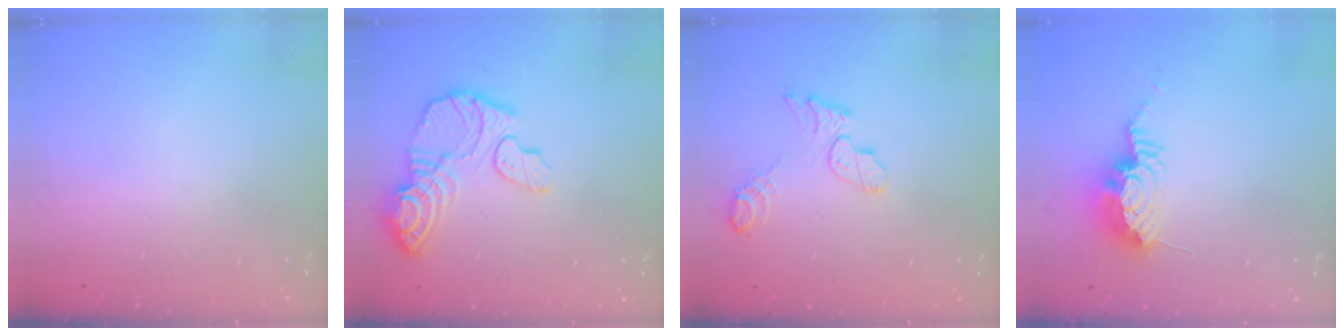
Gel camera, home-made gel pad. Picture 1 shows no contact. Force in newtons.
{"total": 14.3, "press": 14.3, "slide": 1.0}
{"total": 8.2, "press": 8.2, "slide": 0.3}
{"total": 9.9, "press": 9.8, "slide": 0.9}